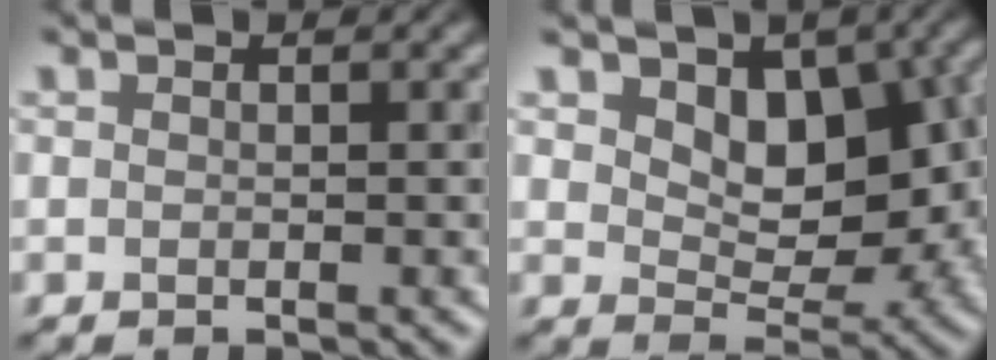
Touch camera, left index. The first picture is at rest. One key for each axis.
{"total": 7.0, "fx": 1.8, "fy": 4.5, "fz": 5.0, "tx": -0.066, "ty": -0.012, "tz": 0.036}